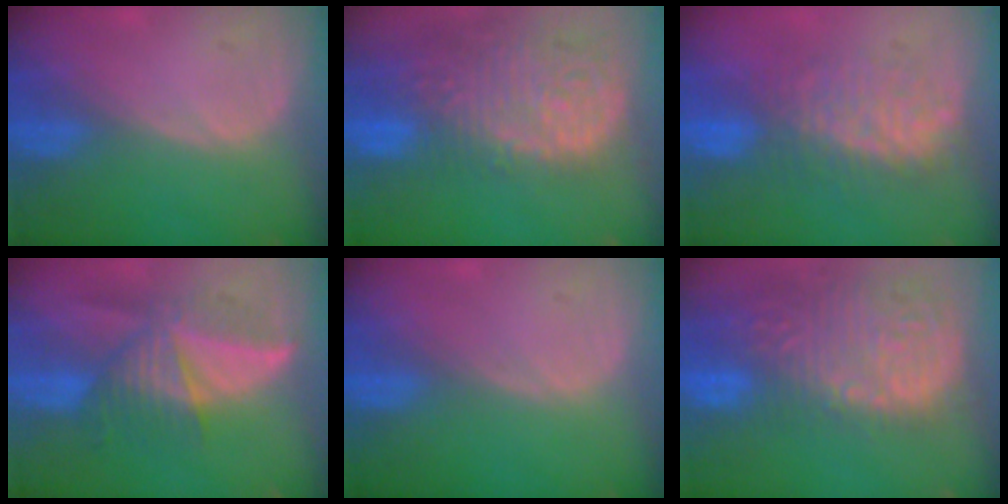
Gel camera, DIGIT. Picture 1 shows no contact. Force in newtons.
{"total": 14.7, "press": 12.1, "slide": 8.4}
{"total": 7.7, "press": 7.7, "slide": 0.3}
{"total": 7.3, "press": 7.2, "slide": 1.2}
{"total": 0.0}
{"total": 15.3, "press": 12.5, "slide": 8.8}